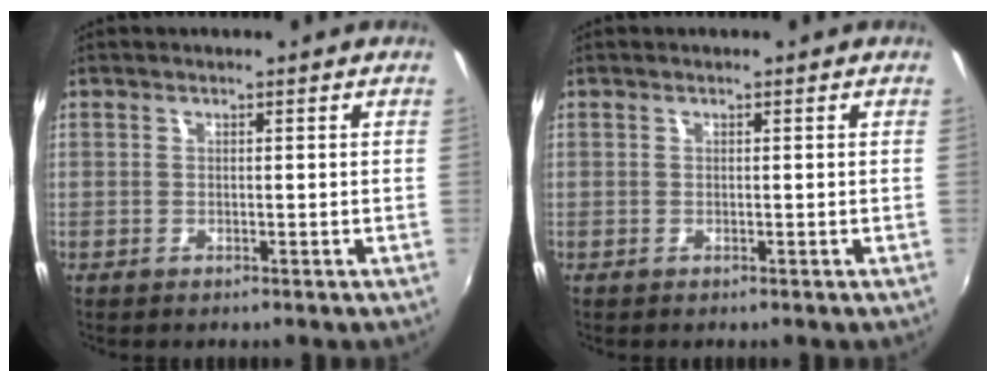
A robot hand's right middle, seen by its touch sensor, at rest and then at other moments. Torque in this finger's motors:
{"motor_torque": [-0.04, 0.04, -0.01, -0.01]}